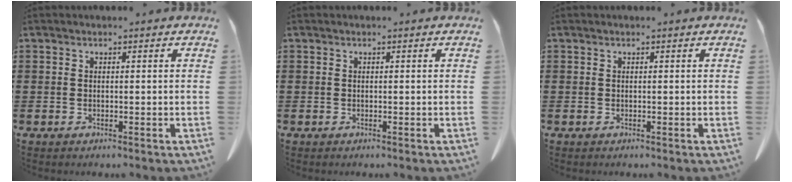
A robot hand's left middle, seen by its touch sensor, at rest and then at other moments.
{"total": 0.0}
{"total": 0.0}